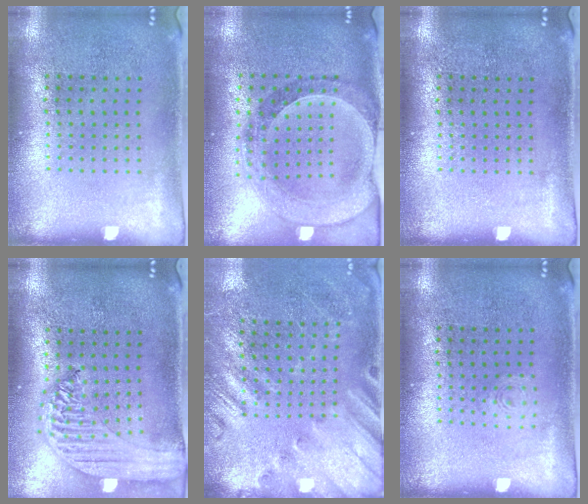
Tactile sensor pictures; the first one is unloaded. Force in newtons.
{"total": 1.5, "press": 1.5, "slide": 0.3}
{"total": 0.0}
{"total": 2.2, "press": 2.0, "slide": 1.0}
{"total": 2.2, "press": 1.8, "slide": 1.2}
{"total": 0.6, "press": 0.6, "slide": 0.1}